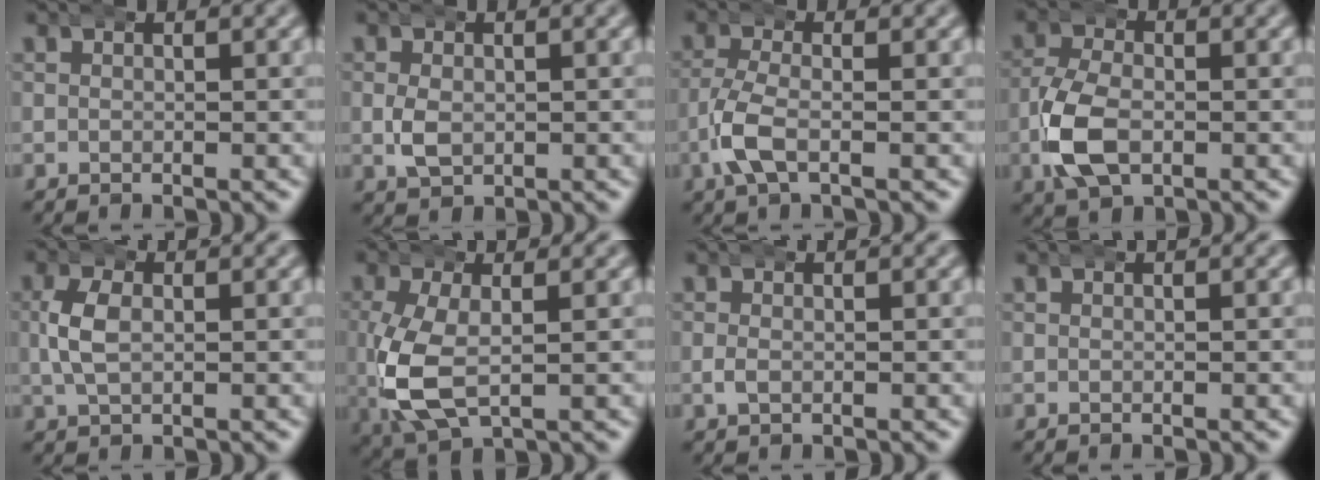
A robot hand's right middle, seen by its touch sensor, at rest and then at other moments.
{"total": 2.3, "force": [-0.2, 1.6, 1.6], "torque": [-0.043, -0.008, 0.006]}
{"total": 3.7, "force": [-1.2, 1.5, 3.1], "torque": [-0.078, -0.008, -0.020]}
{"total": 5.5, "force": [-1.2, 3.6, 4.0], "torque": [-0.104, -0.009, -0.017]}
{"total": 2.9, "force": [0.3, 1.7, 2.3], "torque": [-0.061, -0.001, 0.011]}
{"total": 6.7, "force": [-0.7, 4.2, 5.3], "torque": [-0.147, -0.021, 0.008]}
{"total": 0.9, "force": [-0.3, 0.6, 0.7], "torque": [-0.025, -0.006, 0.001]}
{"total": 0.0}